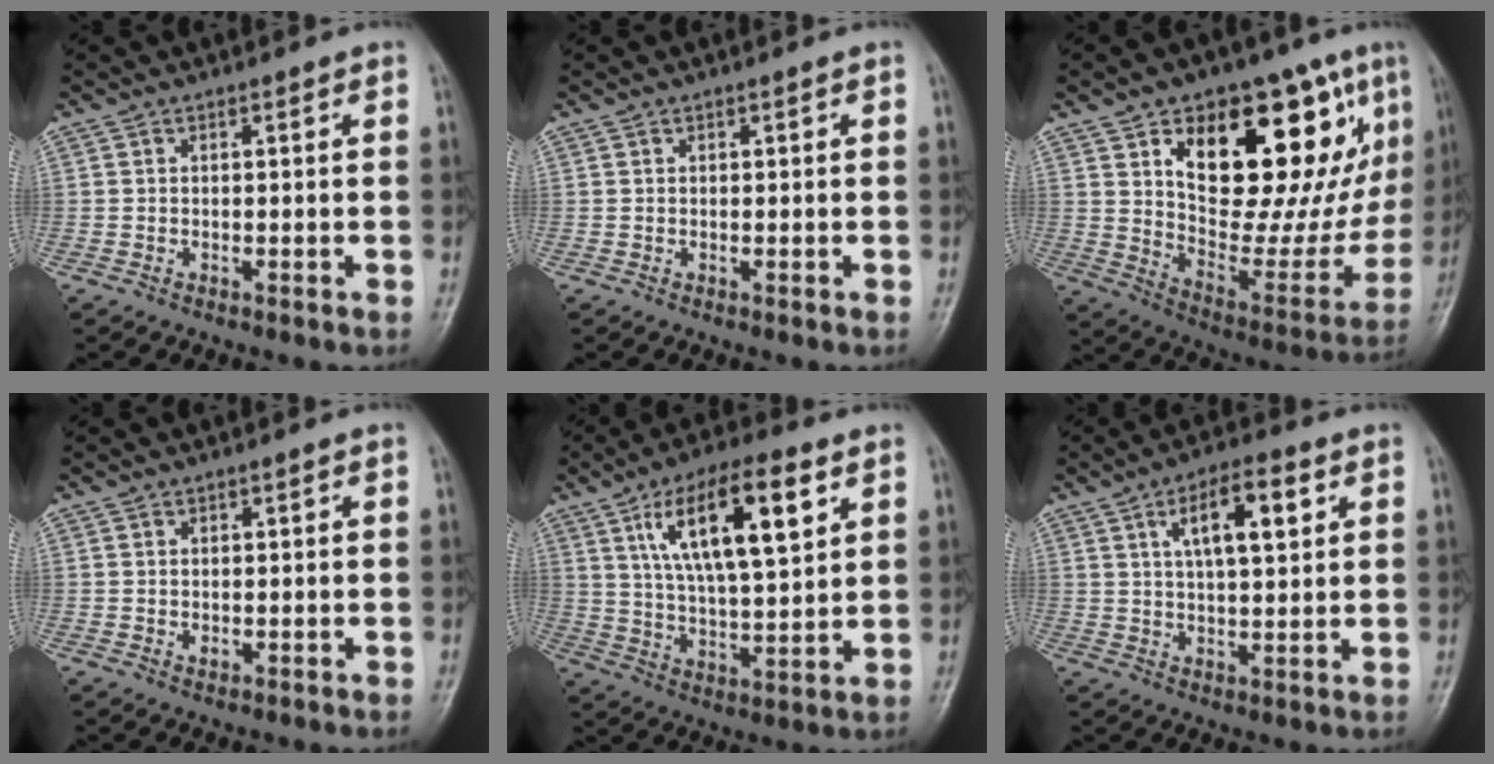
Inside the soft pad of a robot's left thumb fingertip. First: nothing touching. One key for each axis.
{"total": 0.0}
{"total": 29.5, "fx": 11.2, "fy": 13.8, "fz": 23.6, "tx": -0.292, "ty": -0.013, "tz": 0.185}
{"total": 1.1, "fx": 0.1, "fy": 0.9, "fz": 0.7, "tx": -0.008, "ty": 0.000, "tz": 0.004}
{"total": 17.2, "fx": 7.2, "fy": 6.1, "fz": 14.4, "tx": -0.228, "ty": -0.018, "tz": 0.126}
{"total": 10.2, "fx": 3.9, "fy": 4.0, "fz": 8.6, "tx": -0.124, "ty": -0.006, "tz": 0.063}